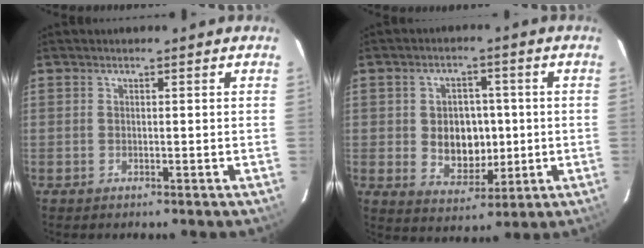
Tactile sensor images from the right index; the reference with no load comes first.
{"total": 8.9, "force": [-0.2, 6.9, 5.6], "torque": [-0.109, 0.005, 0.014]}